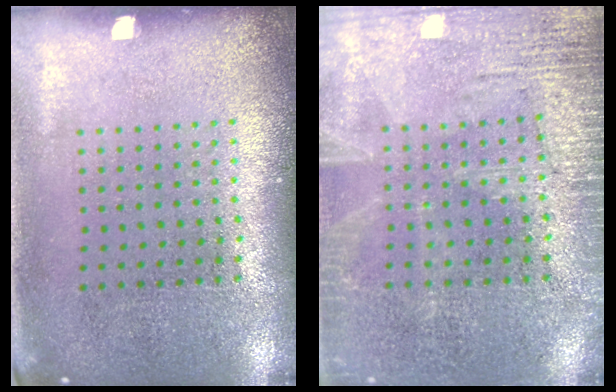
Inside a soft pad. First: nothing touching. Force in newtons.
{"total": 3.5, "press": 3.5, "slide": 0.5}